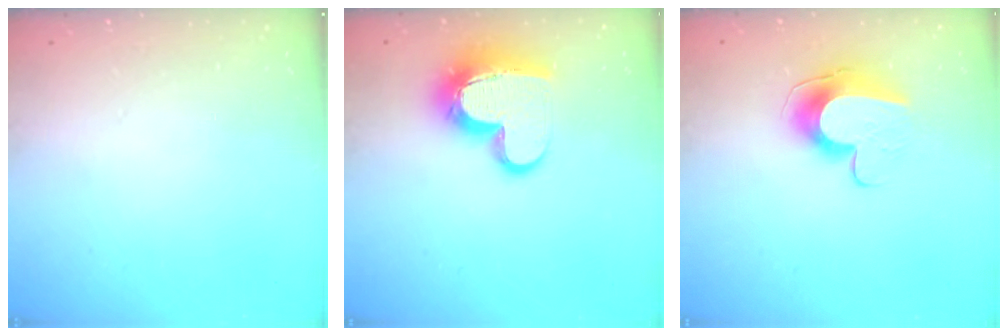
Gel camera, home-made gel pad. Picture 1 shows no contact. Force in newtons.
{"total": 14.7, "press": 14.6, "slide": 1.2}
{"total": 10.4, "press": 10.4, "slide": 0.3}